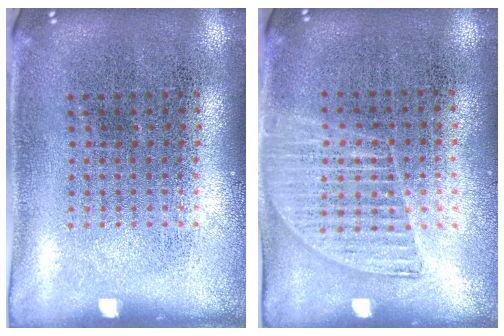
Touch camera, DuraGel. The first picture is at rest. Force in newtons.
{"total": 1.3, "press": 1.2, "slide": 0.5}